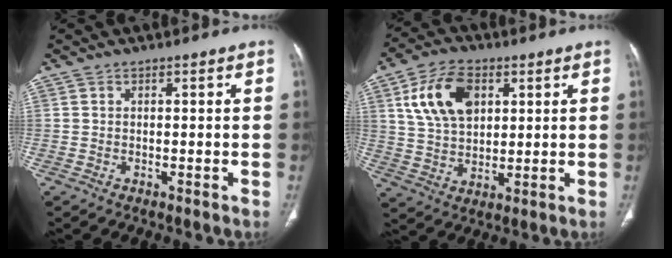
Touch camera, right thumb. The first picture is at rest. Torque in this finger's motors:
{"motor_torque": [-0.27, 0.78, 0.20, 0.24, 0.09]}